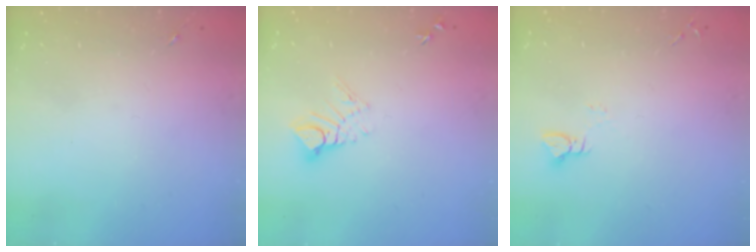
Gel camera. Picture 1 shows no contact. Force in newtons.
{"total": 7.9, "press": 7.8, "slide": 0.7}
{"total": 3.0, "press": 3.0, "slide": 0.3}